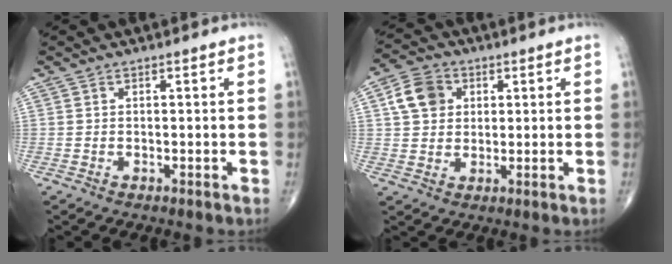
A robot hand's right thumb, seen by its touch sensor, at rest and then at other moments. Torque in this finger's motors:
{"motor_torque": [0.04, 0.06, 0.05, -0.03, 0.04]}